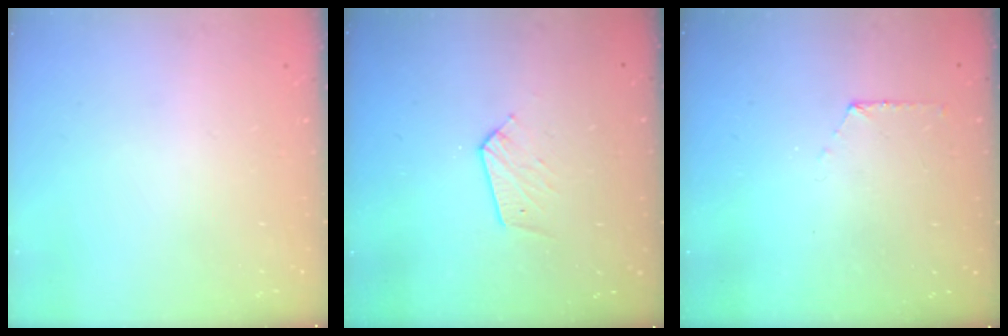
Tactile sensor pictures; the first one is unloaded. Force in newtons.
{"total": 5.1, "press": 5.0, "slide": 0.5}
{"total": 5.7, "press": 5.7, "slide": 0.6}